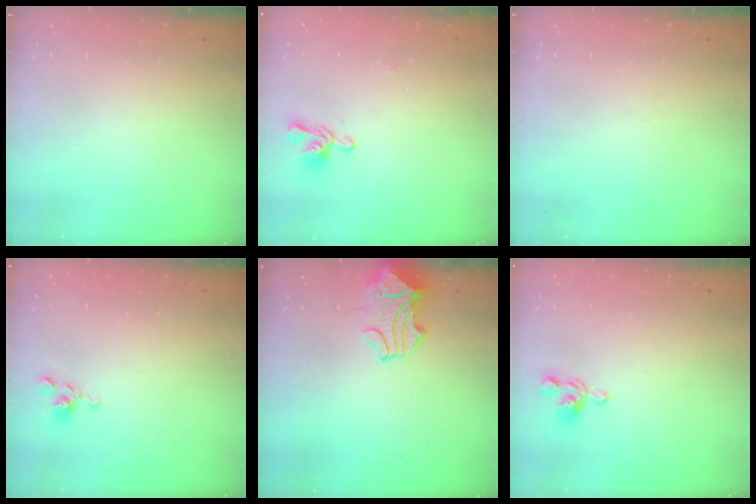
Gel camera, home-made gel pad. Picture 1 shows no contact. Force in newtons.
{"total": 1.8, "press": 1.6, "slide": 0.9}
{"total": 0.0}
{"total": 6.4, "press": 6.4, "slide": 0.5}
{"total": 1.4, "press": 0.9, "slide": 1.1}
{"total": 1.5, "press": 1.2, "slide": 1.0}